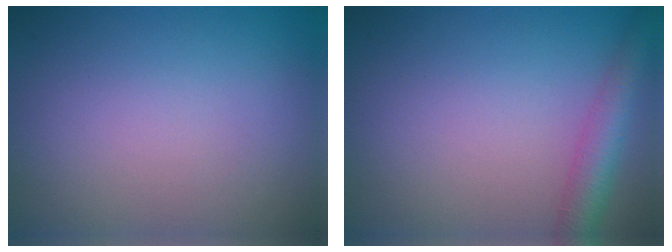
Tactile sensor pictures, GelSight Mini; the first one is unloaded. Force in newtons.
{"total": 3.7, "press": 3.7, "slide": 0.1}